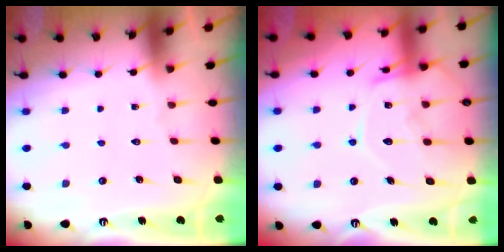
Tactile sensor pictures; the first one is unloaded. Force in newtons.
{"total": 13.9, "press": 13.8, "slide": 1.2}